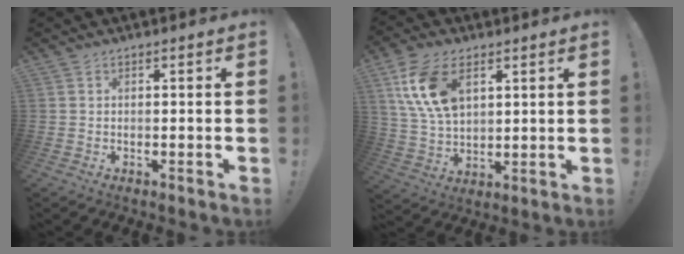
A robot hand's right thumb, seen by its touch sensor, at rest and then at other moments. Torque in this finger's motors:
{"motor_torque": [-0.05, 0.37, 0.32, 0.44, 0.12]}